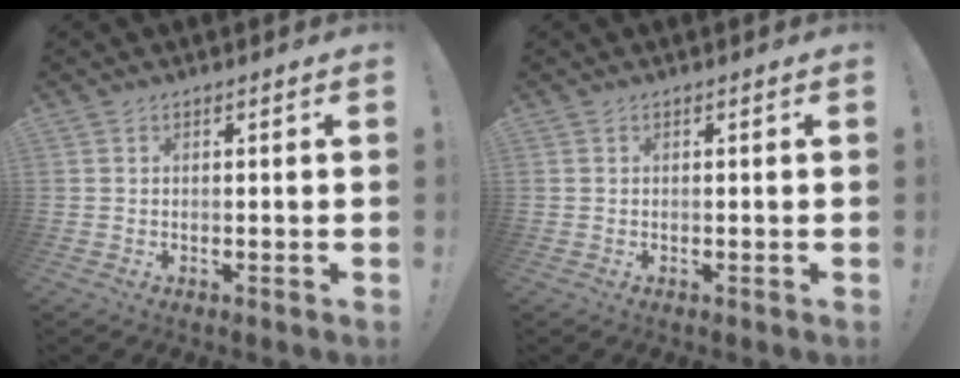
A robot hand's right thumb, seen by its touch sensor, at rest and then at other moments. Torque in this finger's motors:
{"motor_torque": [-0.03, 0.03, 0.00, 0.00, 0.00]}